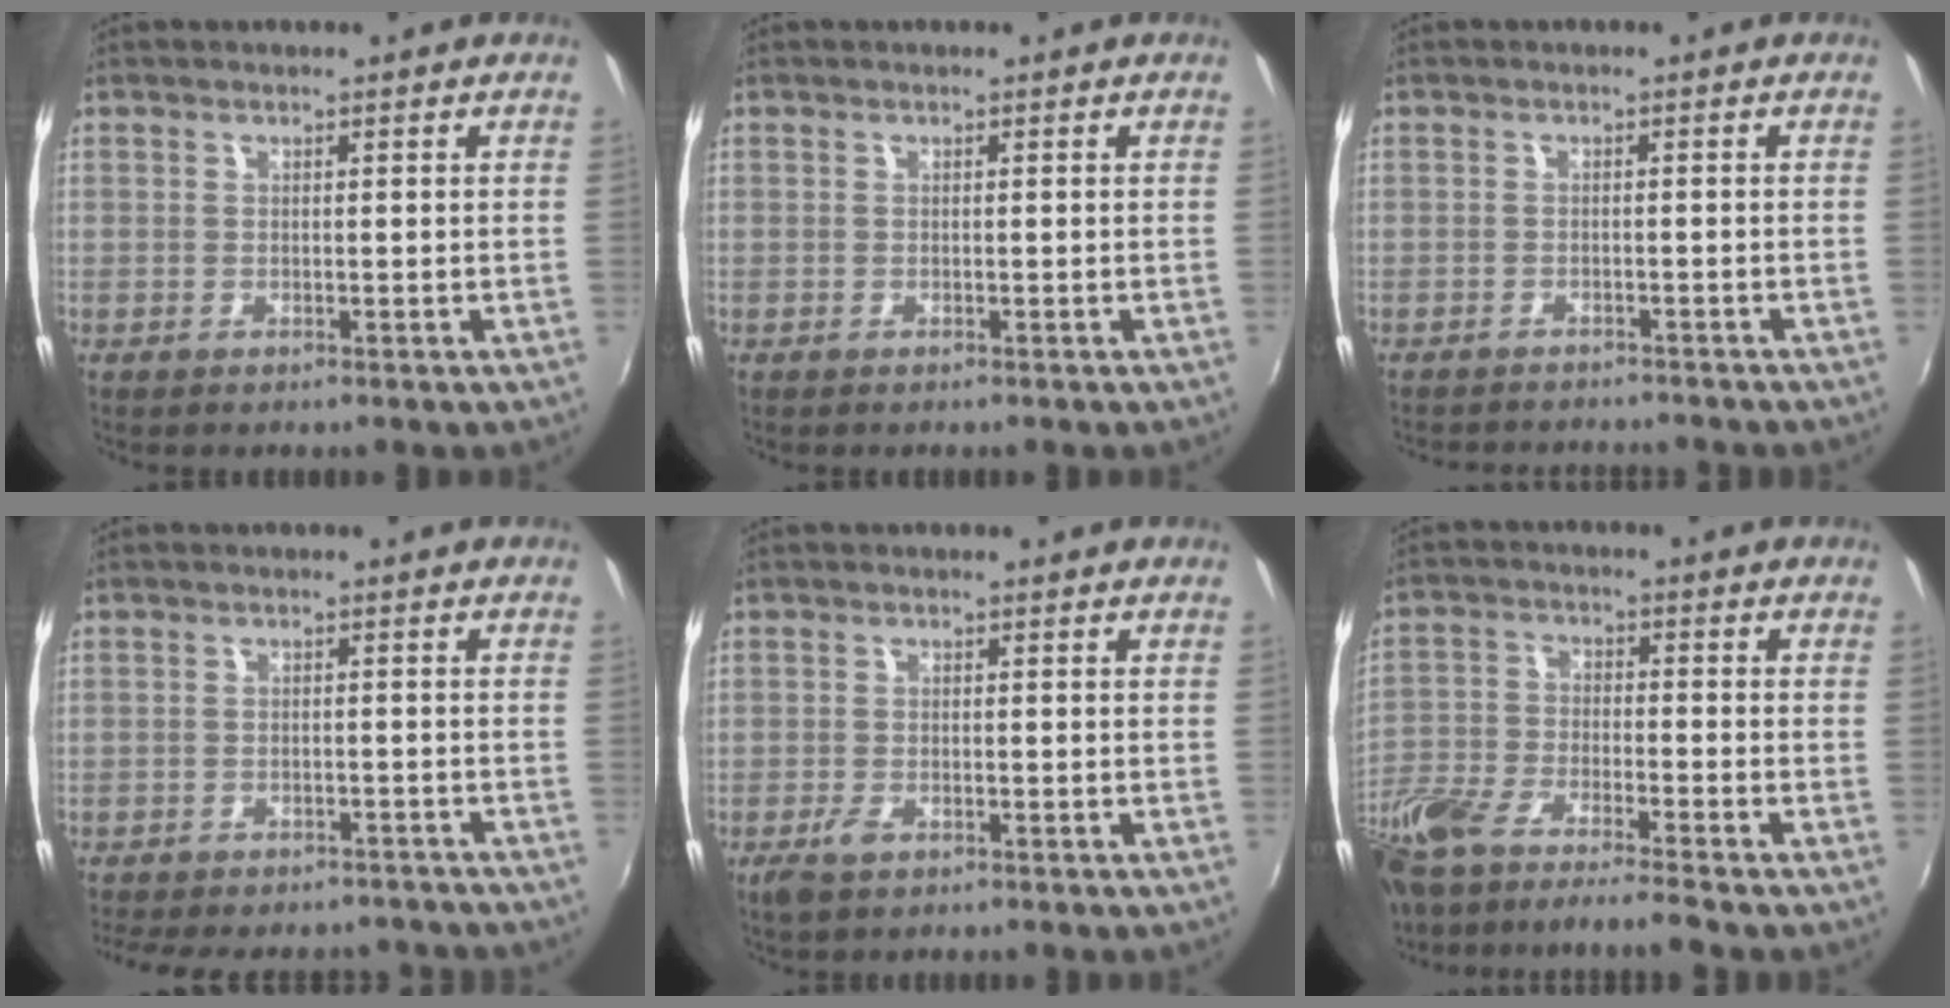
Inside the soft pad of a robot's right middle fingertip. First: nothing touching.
{"total": 0.0}
{"total": 6.3, "force": [-5.9, 1.3, 1.7], "torque": [-0.048, -0.011, -0.085]}
{"total": 14.5, "force": [-12.4, 5.4, 5.2], "torque": [-0.124, 0.008, -0.159]}
{"total": 3.3, "force": [-2.1, 1.5, 2.0], "torque": [-0.048, -0.007, -0.040]}
{"total": 13.9, "force": [-11.6, 1.8, 7.4], "torque": [-0.176, -0.030, -0.223]}